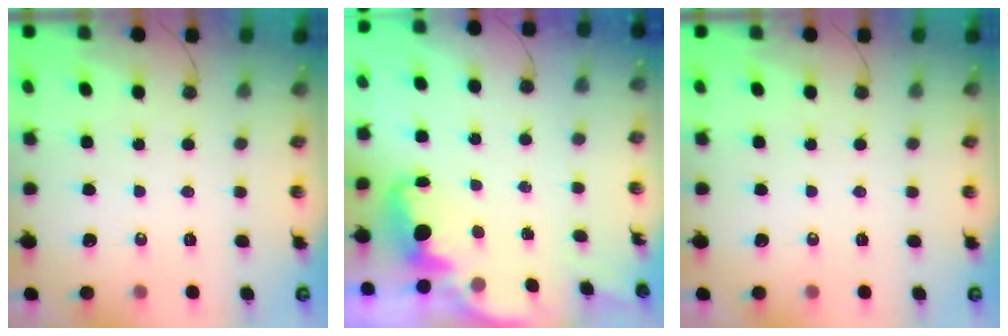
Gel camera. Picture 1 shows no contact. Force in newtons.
{"total": 2.3, "press": 2.3, "slide": 0.5}
{"total": 0.0}